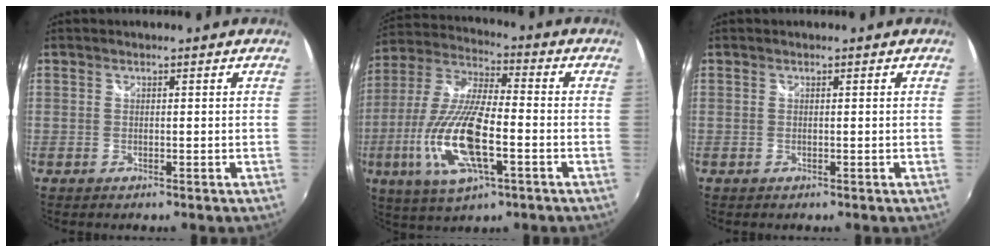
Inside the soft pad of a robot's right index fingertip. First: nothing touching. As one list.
[{"total": 18.0, "force": [-5.6, 5.7, 16.1], "torque": [-0.338, -0.018, -0.107]}, {"total": 0.0}]